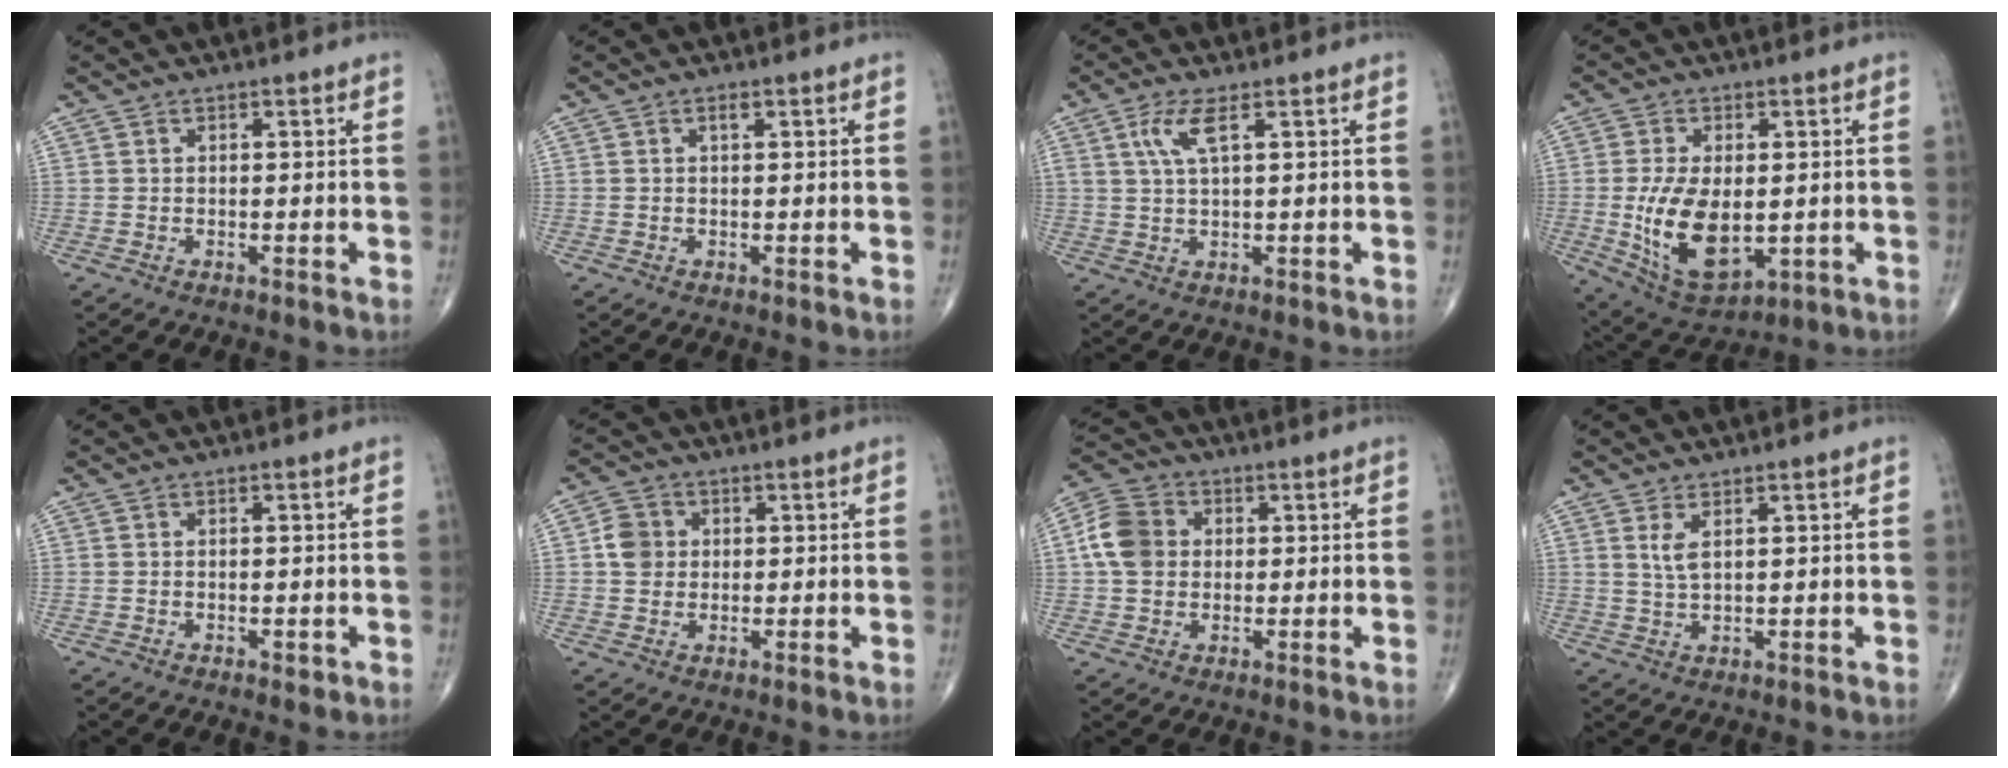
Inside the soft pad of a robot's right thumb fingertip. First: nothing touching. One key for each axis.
{"total": 0.9, "fx": 0.3, "fy": 0.2, "fz": 0.8, "tx": -0.013, "ty": 0.001, "tz": 0.004}
{"total": 4.7, "fx": 1.9, "fy": 1.0, "fz": 4.2, "tx": -0.102, "ty": -0.002, "tz": 0.045}
{"total": 13.9, "fx": -1.2, "fy": 7.6, "fz": 11.6, "tx": -0.200, "ty": -0.013, "tz": 0.001}
{"total": 1.0, "fx": -0.5, "fy": 0.5, "fz": 0.8, "tx": -0.009, "ty": -0.001, "tz": -0.006}
{"total": 4.7, "fx": 0.5, "fy": 4.2, "fz": 2.1, "tx": -0.024, "ty": 0.005, "tz": 0.001}
{"total": 8.1, "fx": 0.8, "fy": 6.6, "fz": 4.6, "tx": -0.079, "ty": 0.015, "tz": 0.005}
{"total": 2.9, "fx": 1.2, "fy": 1.0, "fz": 2.4, "tx": -0.052, "ty": -0.007, "tz": 0.033}